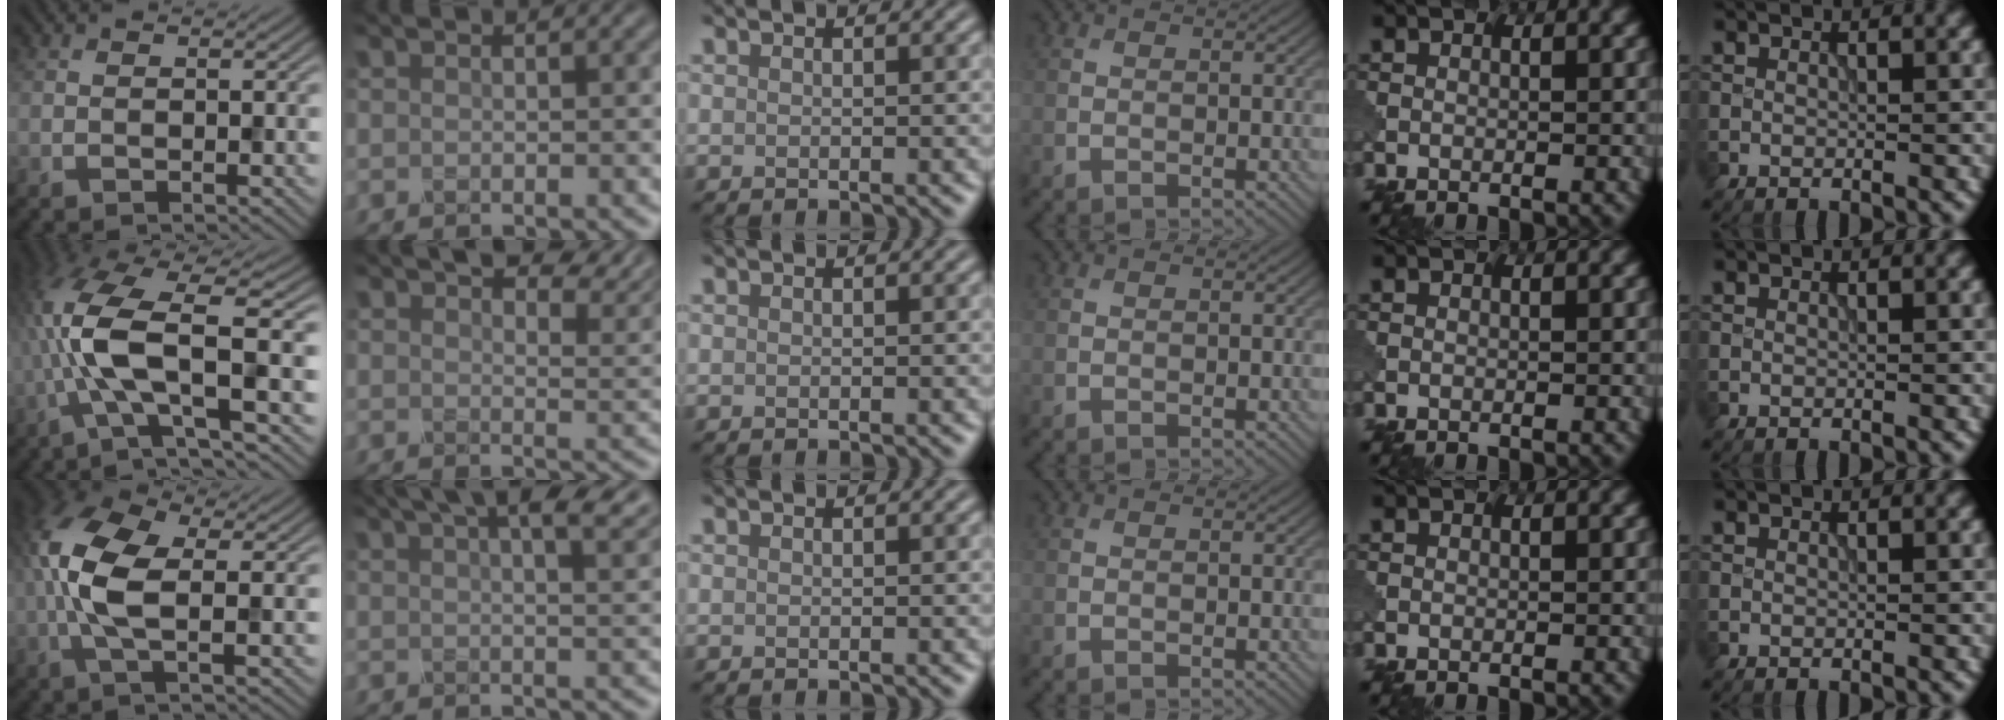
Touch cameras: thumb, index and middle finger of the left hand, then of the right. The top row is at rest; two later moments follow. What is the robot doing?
{"motion": "squeeze", "object": "foam earplug"}